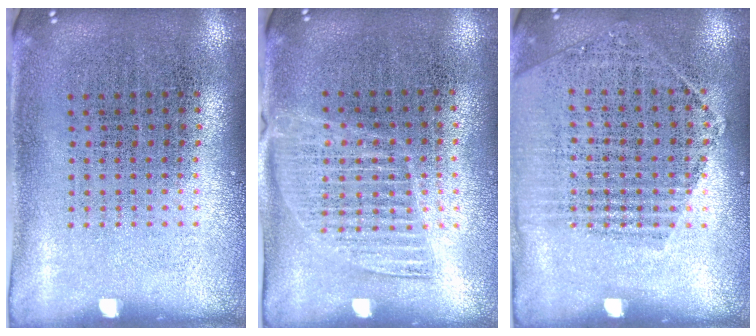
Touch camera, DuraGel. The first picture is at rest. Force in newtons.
{"total": 1.3, "press": 1.2, "slide": 0.7}
{"total": 1.4, "press": 1.4, "slide": 0.4}